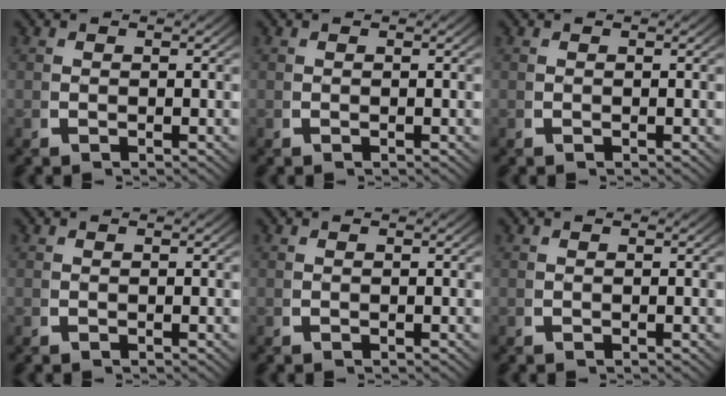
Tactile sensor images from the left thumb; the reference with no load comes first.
{"total": 0.0}
{"total": 0.0}
{"total": 0.0}
{"total": 0.0}
{"total": 0.0}